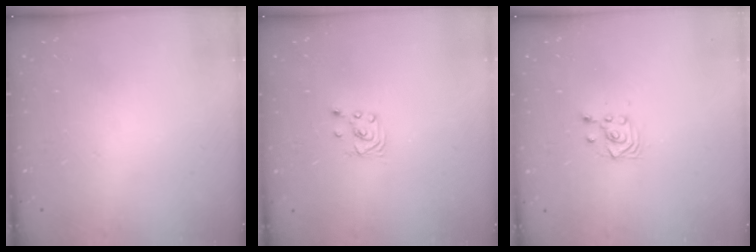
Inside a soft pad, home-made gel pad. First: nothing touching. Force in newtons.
{"total": 1.6, "press": 1.6, "slide": 0.0}
{"total": 2.9, "press": 2.9, "slide": 0.6}